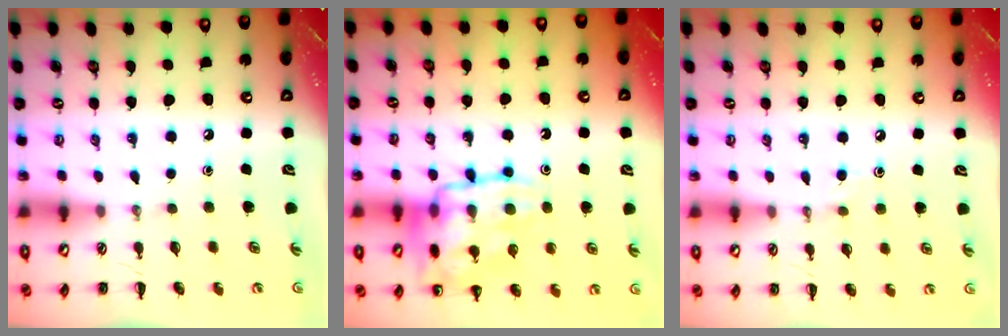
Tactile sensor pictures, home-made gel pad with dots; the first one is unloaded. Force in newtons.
{"total": 18.1, "press": 18.0, "slide": 1.7}
{"total": 2.7, "press": 2.5, "slide": 0.9}